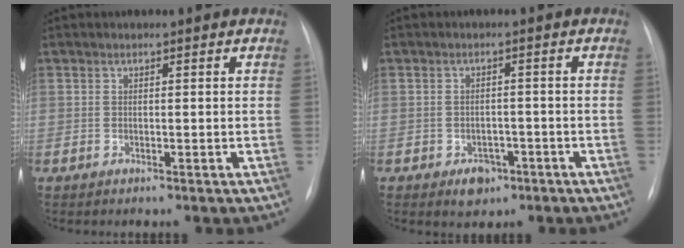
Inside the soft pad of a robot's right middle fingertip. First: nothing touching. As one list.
[{"total": 3.4, "force": [-1.9, 2.4, 1.4], "torque": [-0.013, 0.005, -0.020]}]